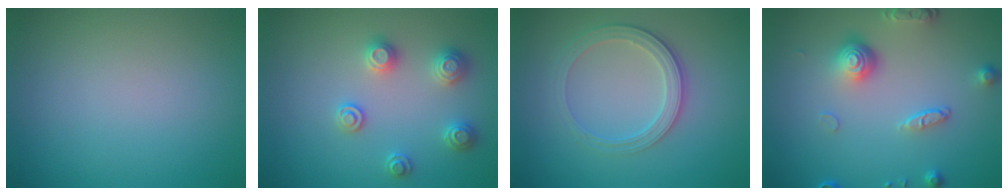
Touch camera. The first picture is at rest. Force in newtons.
{"total": 2.8, "press": 2.8, "slide": 0.5}
{"total": 3.0, "press": 2.6, "slide": 1.4}
{"total": 4.4, "press": 3.2, "slide": 3.1}